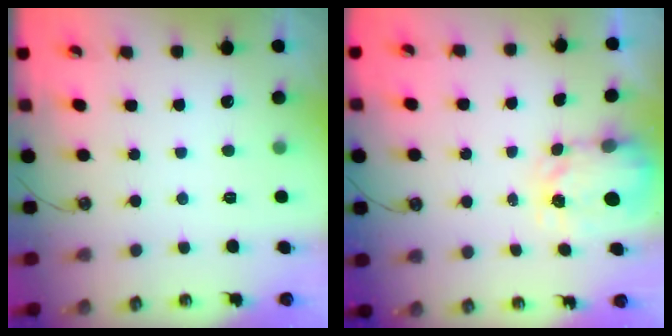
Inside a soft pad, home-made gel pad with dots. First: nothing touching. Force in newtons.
{"total": 3.6, "press": 3.5, "slide": 0.4}